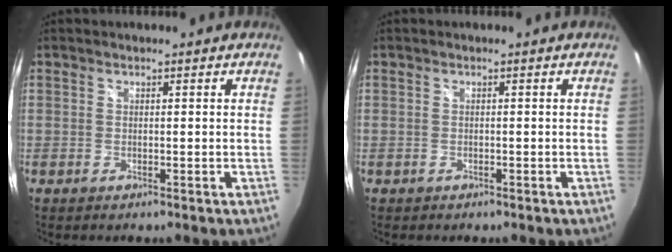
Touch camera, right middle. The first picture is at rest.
{"total": 0.9, "force": [-0.5, 0.7, 0.2], "torque": [-0.008, -0.002, -0.006]}